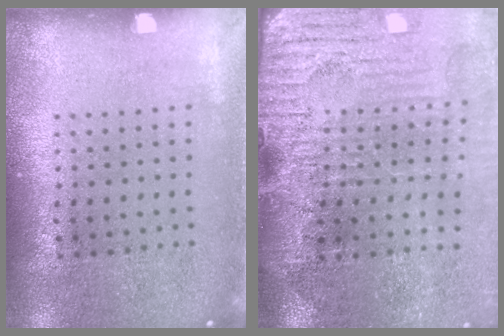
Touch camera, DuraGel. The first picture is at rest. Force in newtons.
{"total": 3.9, "press": 3.6, "slide": 1.4}